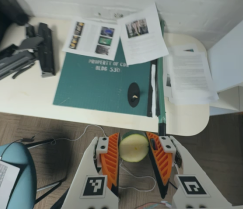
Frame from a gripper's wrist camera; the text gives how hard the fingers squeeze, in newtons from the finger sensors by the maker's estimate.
{"total": 9.7, "left": 9.7, "right": 9.7}